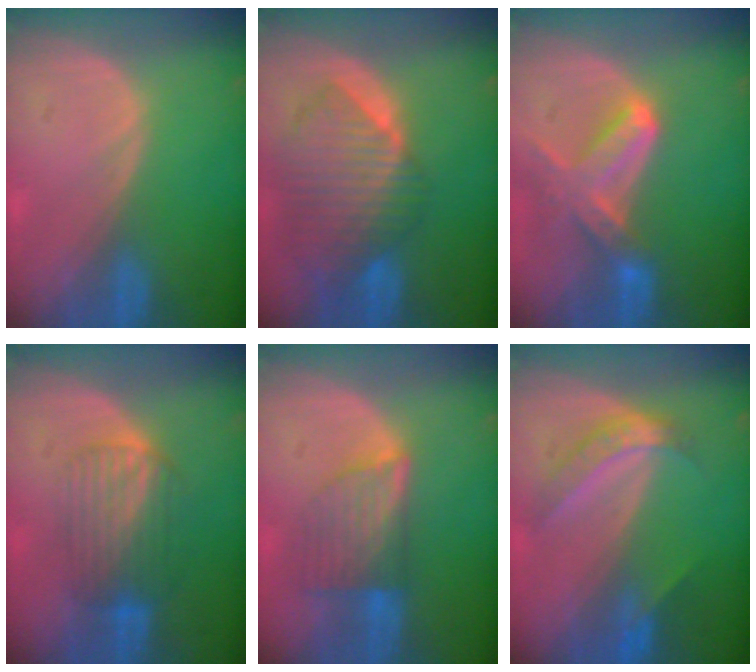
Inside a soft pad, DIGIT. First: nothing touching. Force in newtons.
{"total": 10.4, "press": 9.0, "slide": 5.1}
{"total": 7.2, "press": 6.6, "slide": 2.9}
{"total": 6.6, "press": 6.3, "slide": 1.8}
{"total": 7.2, "press": 6.3, "slide": 3.4}
{"total": 5.9, "press": 4.9, "slide": 3.3}